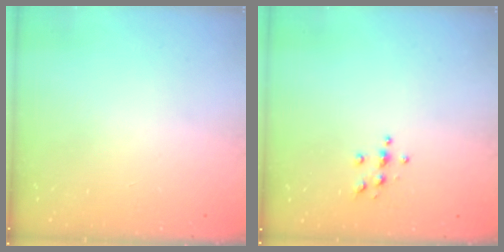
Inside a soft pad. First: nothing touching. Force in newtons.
{"total": 3.8, "press": 3.8, "slide": 0.4}